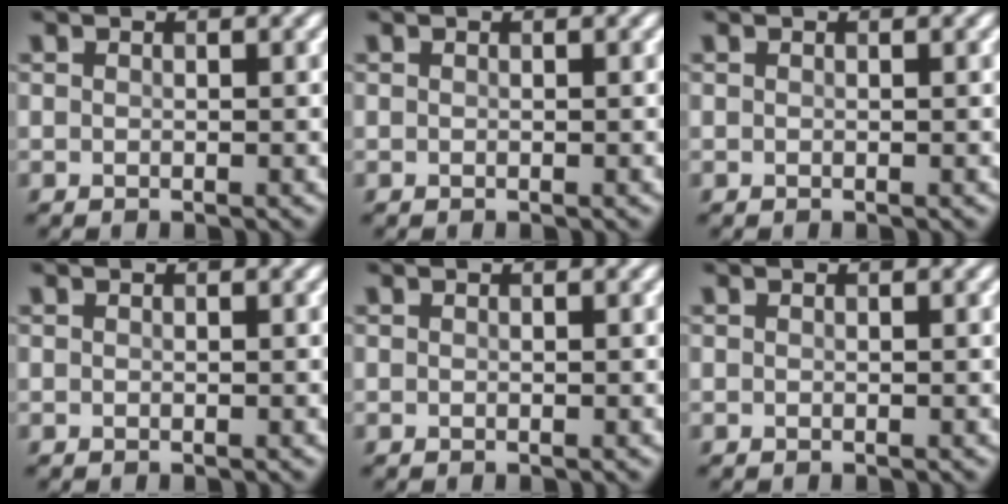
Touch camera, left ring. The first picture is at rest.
{"total": 0.0}
{"total": 0.0}
{"total": 0.0}
{"total": 0.0}
{"total": 0.0}